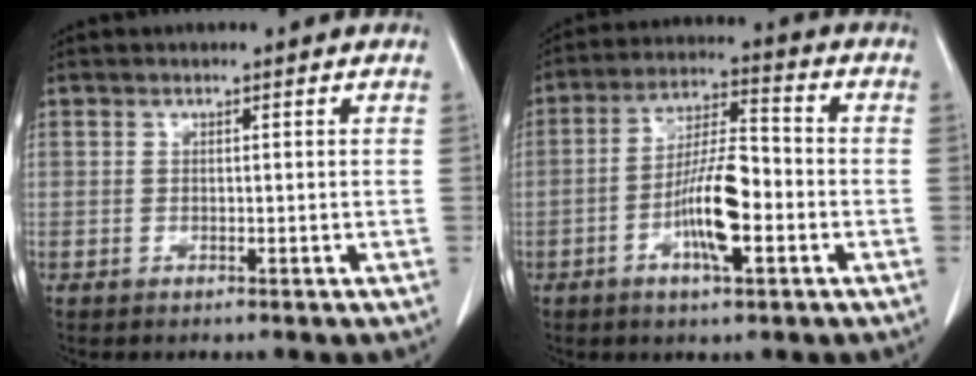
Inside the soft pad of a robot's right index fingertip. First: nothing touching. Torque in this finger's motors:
{"motor_torque": [1.03, -0.75, 0.35, 0.07]}